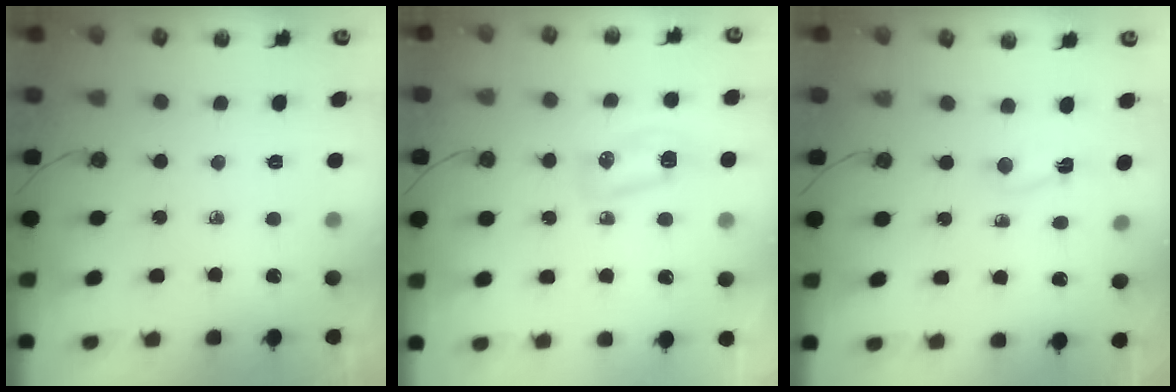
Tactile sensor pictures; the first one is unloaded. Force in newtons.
{"total": 6.9, "press": 6.8, "slide": 1.0}
{"total": 2.0, "press": 1.6, "slide": 1.2}